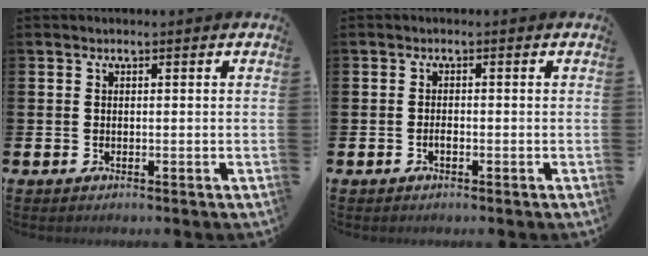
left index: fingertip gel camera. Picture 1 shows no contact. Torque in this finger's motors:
{"motor_torque": [0.30, 0.17, 0.01, 0.04]}